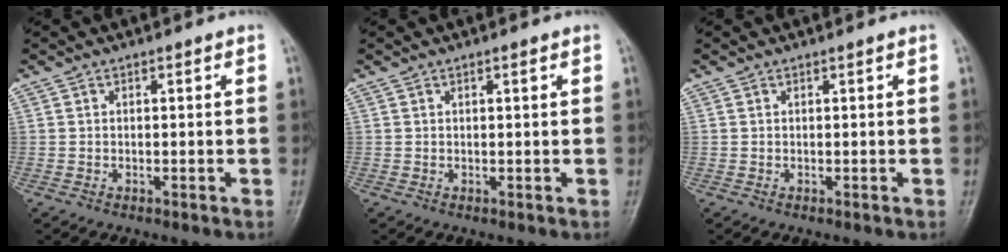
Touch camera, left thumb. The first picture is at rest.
{"total": 0.7, "force": [0.3, 0.2, 0.6], "torque": [-0.010, 0.001, 0.004]}
{"total": 0.0}